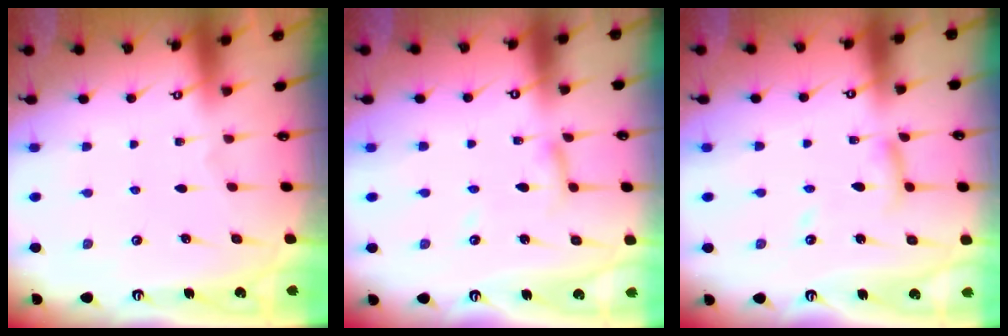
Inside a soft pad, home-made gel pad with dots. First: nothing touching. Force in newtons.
{"total": 4.6, "press": 4.5, "slide": 0.4}
{"total": 8.0, "press": 8.0, "slide": 0.7}